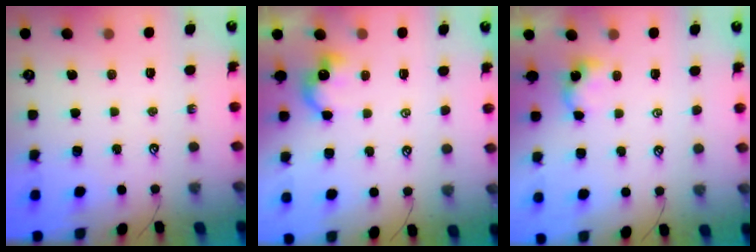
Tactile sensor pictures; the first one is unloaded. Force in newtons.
{"total": 1.6, "press": 1.5, "slide": 0.4}
{"total": 0.0}